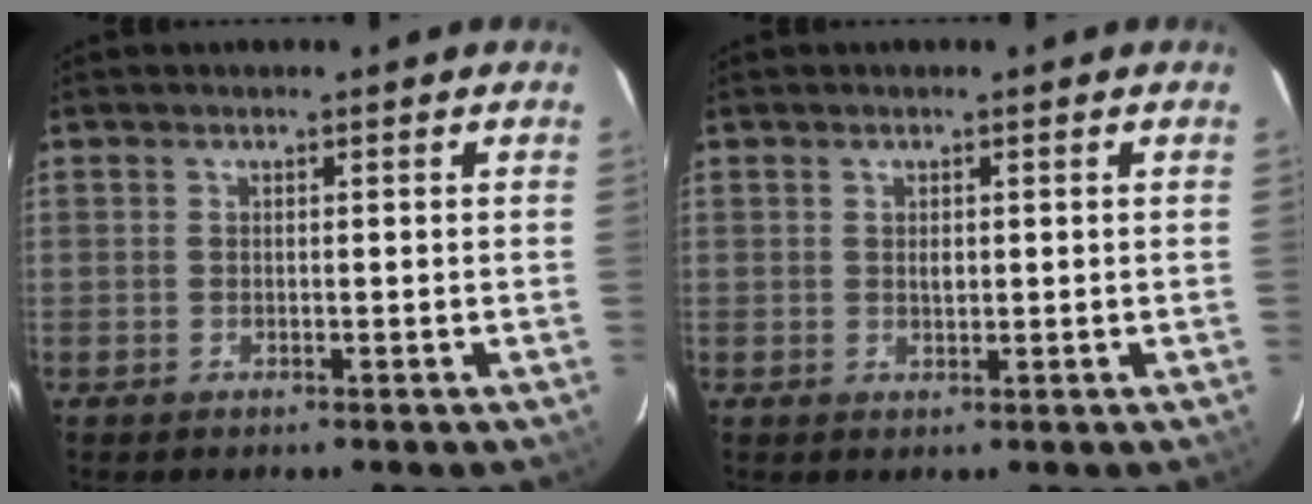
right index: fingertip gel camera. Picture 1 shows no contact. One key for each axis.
{"total": 1.4, "fx": 0.3, "fy": 0.9, "fz": 1.0, "tx": -0.018, "ty": 0.002, "tz": 0.005}